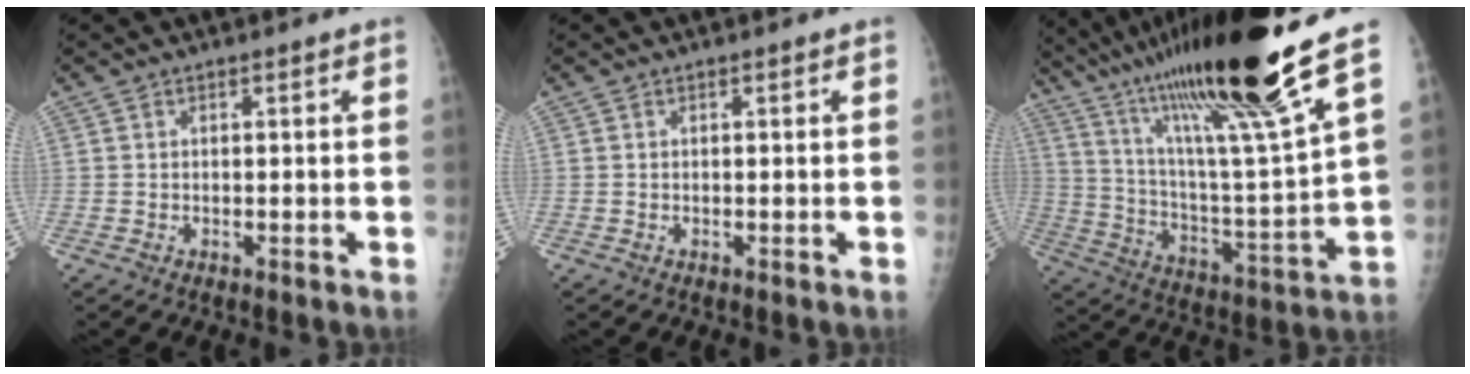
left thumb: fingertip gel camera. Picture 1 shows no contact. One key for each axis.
{"total": 0.0}
{"total": 28.3, "fx": 18.6, "fy": 2.5, "fz": 21.2, "tx": -0.353, "ty": -0.060, "tz": 0.328}